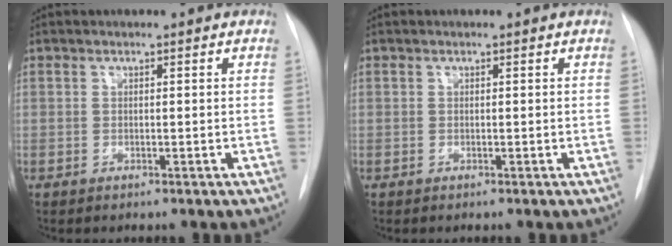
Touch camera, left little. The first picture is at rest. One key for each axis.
{"total": 0.0}